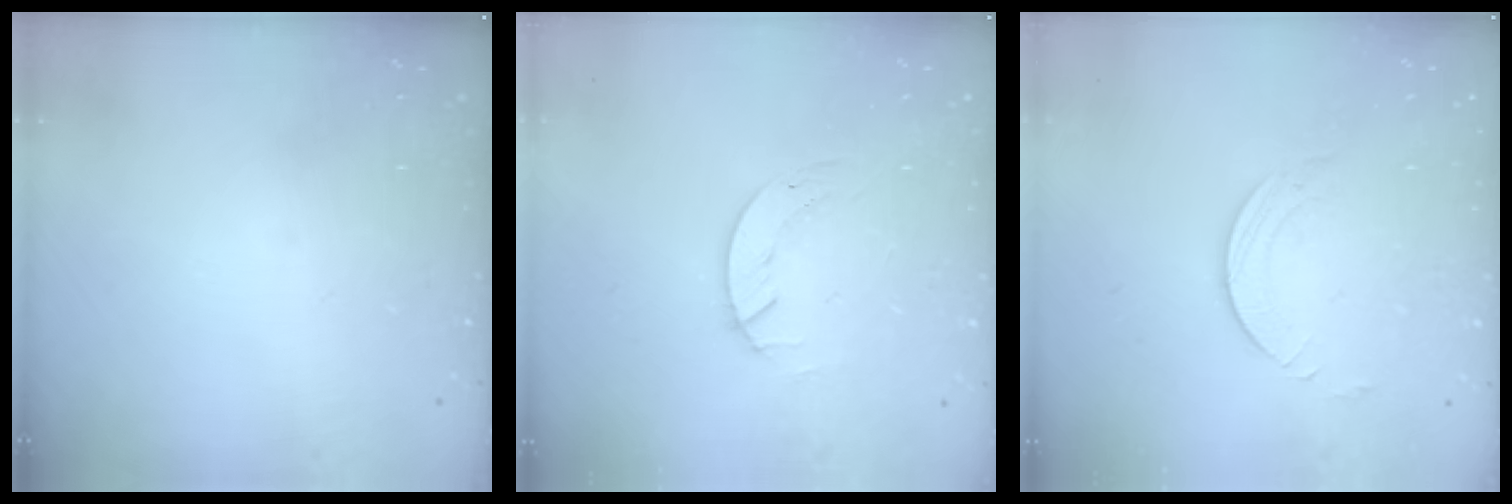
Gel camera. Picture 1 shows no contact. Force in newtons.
{"total": 2.0, "press": 2.0, "slide": 0.2}
{"total": 2.7, "press": 2.7, "slide": 0.2}